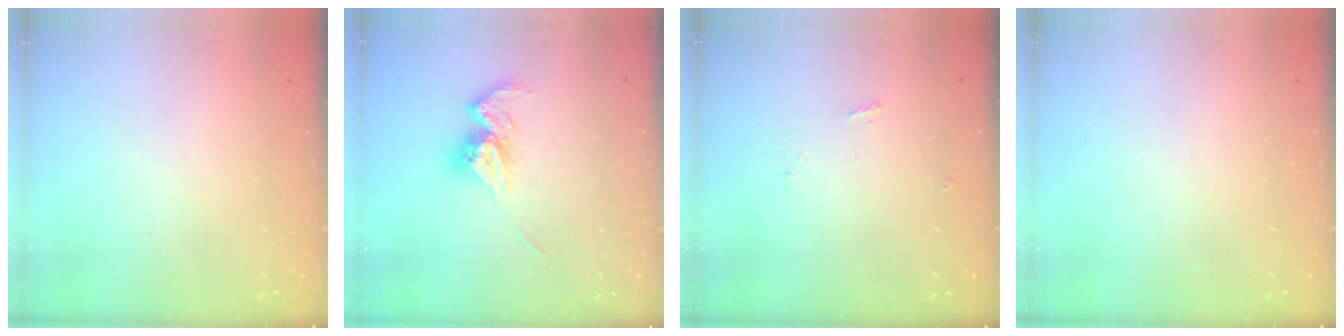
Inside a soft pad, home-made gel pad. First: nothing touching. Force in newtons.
{"total": 11.8, "press": 11.8, "slide": 0.5}
{"total": 4.7, "press": 4.7, "slide": 0.6}
{"total": 0.0}